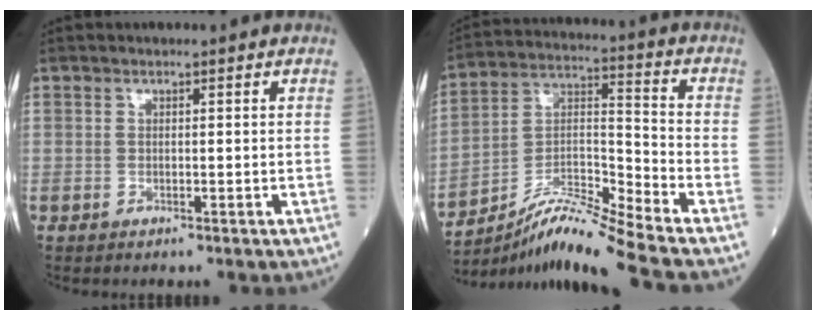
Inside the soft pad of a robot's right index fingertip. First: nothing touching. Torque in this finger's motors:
{"motor_torque": [-0.37, -0.52, 0.14, 0.03]}